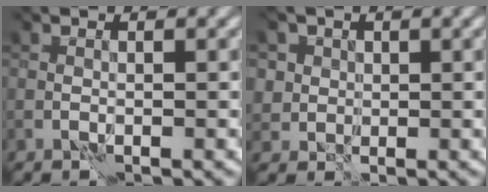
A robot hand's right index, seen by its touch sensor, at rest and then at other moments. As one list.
[{"total": 5.1, "force": [3.1, 3.9, 1.1], "torque": [-0.028, 0.017, 0.039]}]